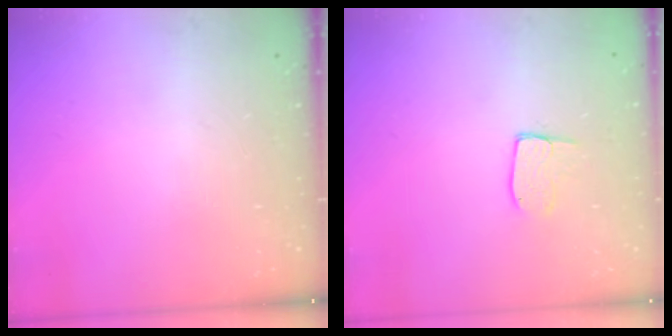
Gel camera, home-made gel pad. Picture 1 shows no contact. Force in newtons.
{"total": 5.3, "press": 5.3, "slide": 0.4}